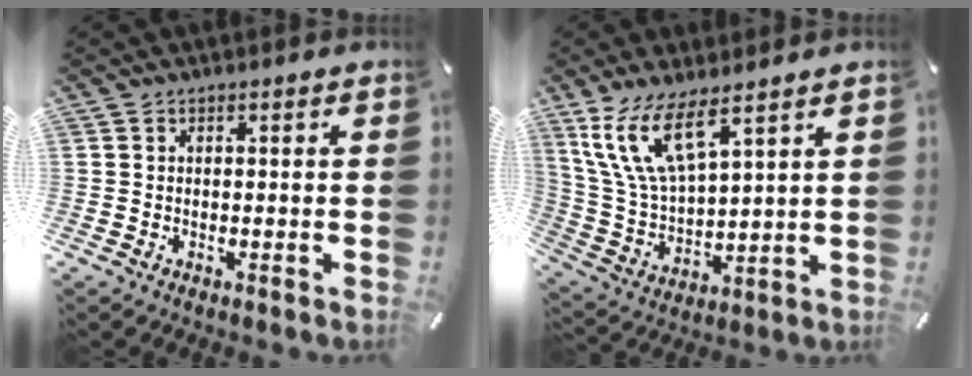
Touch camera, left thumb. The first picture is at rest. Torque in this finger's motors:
{"motor_torque": [1.93, 1.56, 1.34, -1.43, 0.62]}